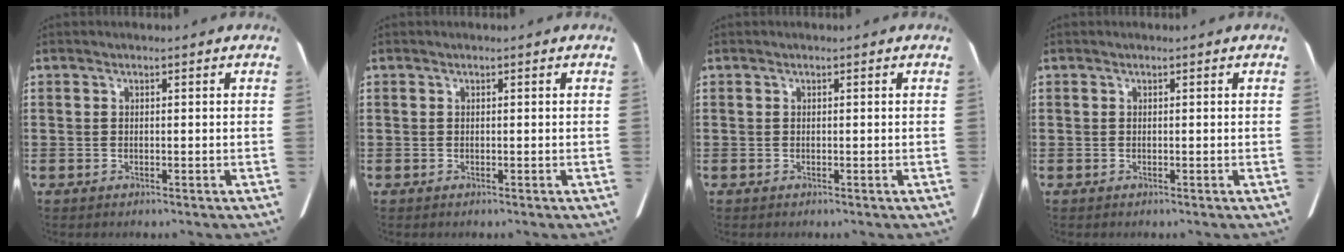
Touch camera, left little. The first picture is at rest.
{"total": 0.0}
{"total": 0.0}
{"total": 0.0}